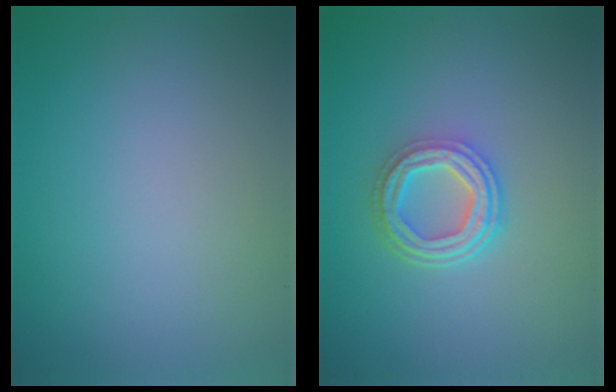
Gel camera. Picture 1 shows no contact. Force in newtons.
{"total": 4.3, "press": 3.3, "slide": 2.8}